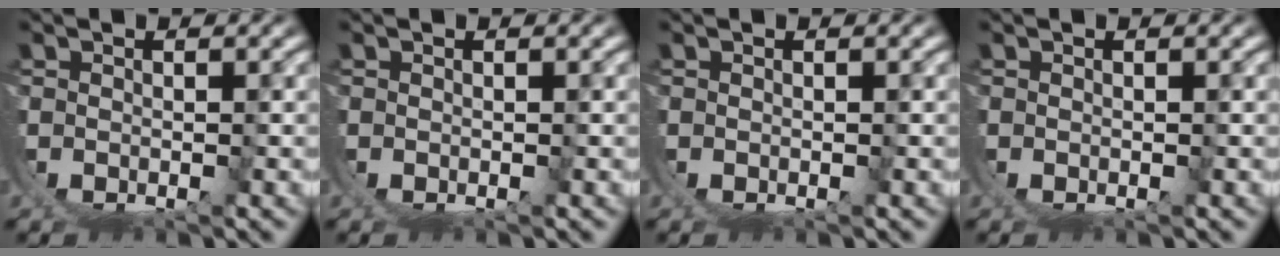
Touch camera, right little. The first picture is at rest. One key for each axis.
{"total": 0.0}
{"total": 0.0}
{"total": 0.0}